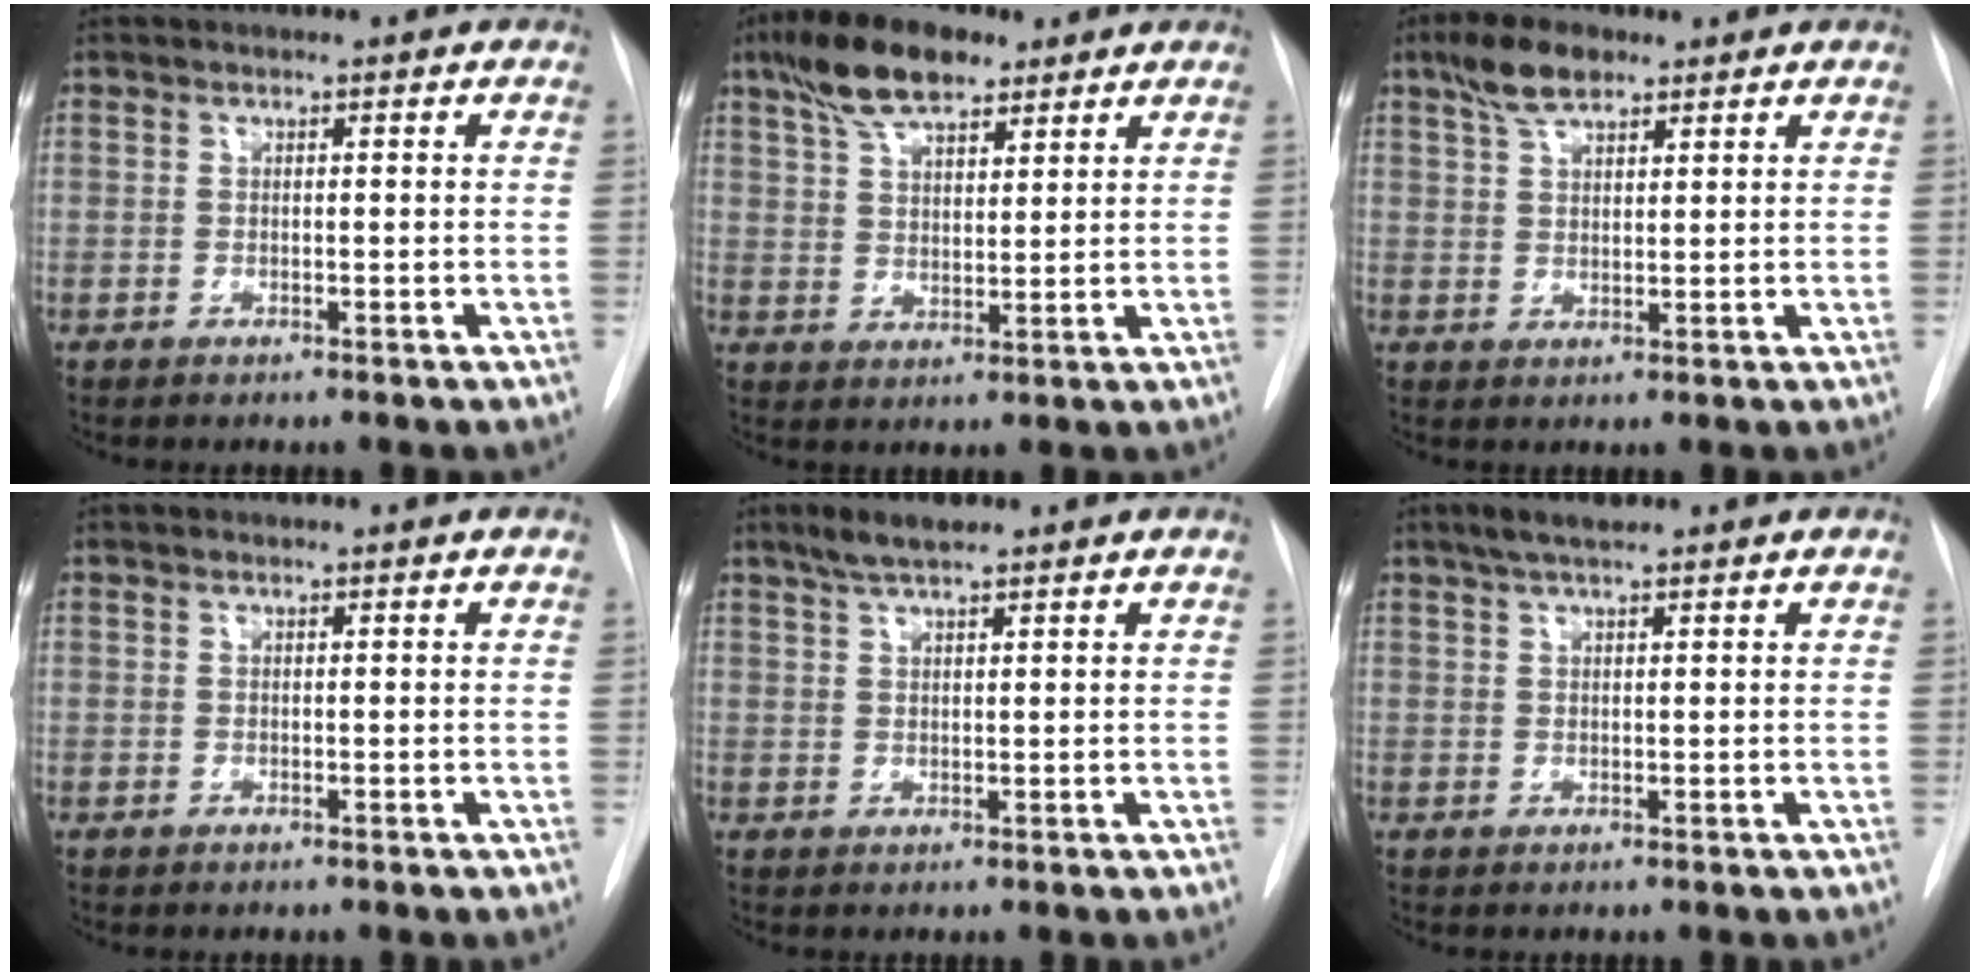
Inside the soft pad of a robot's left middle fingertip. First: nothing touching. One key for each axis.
{"total": 9.8, "fx": 6.7, "fy": 3.7, "fz": 6.1, "tx": -0.119, "ty": 0.020, "tz": 0.122}
{"total": 5.6, "fx": 3.9, "fy": 2.2, "fz": 3.4, "tx": -0.071, "ty": 0.014, "tz": 0.074}
{"total": 0.0}
{"total": 4.2, "fx": 3.2, "fy": 0.8, "fz": 2.6, "tx": -0.056, "ty": 0.009, "tz": 0.059}
{"total": 3.5, "fx": 2.6, "fy": 0.6, "fz": 2.2, "tx": -0.049, "ty": 0.010, "tz": 0.047}